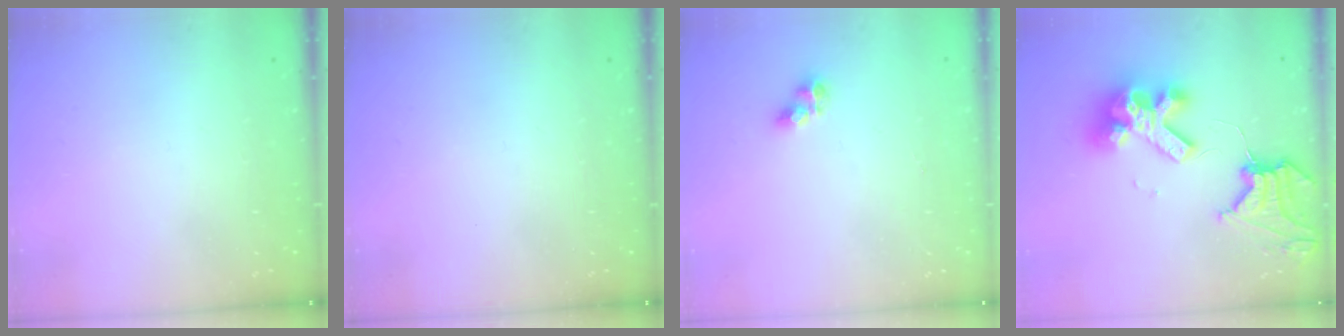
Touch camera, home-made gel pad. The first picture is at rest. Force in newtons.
{"total": 0.0}
{"total": 6.7, "press": 6.7, "slide": 0.8}
{"total": 16.6, "press": 16.5, "slide": 1.4}